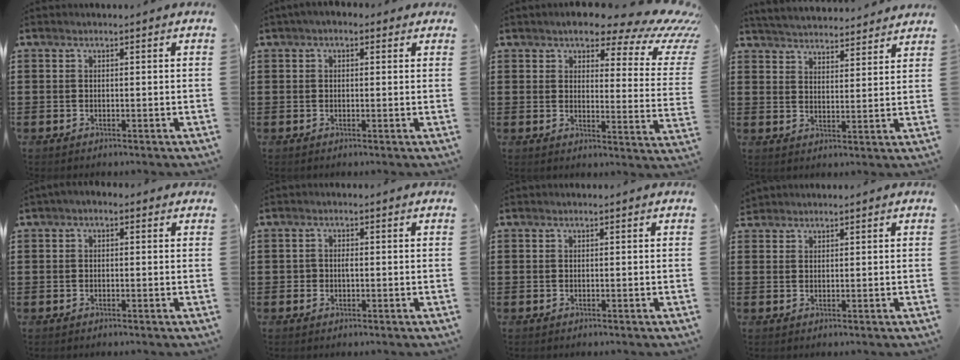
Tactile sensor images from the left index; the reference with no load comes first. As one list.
[{"total": 1.6, "force": [0.4, 1.1, 1.1], "torque": [-0.023, 0.008, 0.007]}, {"total": 7.8, "force": [6.0, 2.0, 4.4], "torque": [-0.079, -0.038, 0.098]}, {"total": 4.4, "force": [4.4, -0.1, 0.1], "torque": [-0.022, -0.028, 0.077]}, {"total": 1.0, "force": [-0.5, 0.5, 0.7], "torque": [-0.013, 0.002, -0.011]}, {"total": 1.3, "force": [-0.3, 0.9, 0.9], "torque": [-0.019, 0.004, -0.007]}, {"total": 0.0}, {"total": 1.2, "force": [1.1, 0.4, 0.0], "torque": [-0.004, 0.001, 0.022]}]